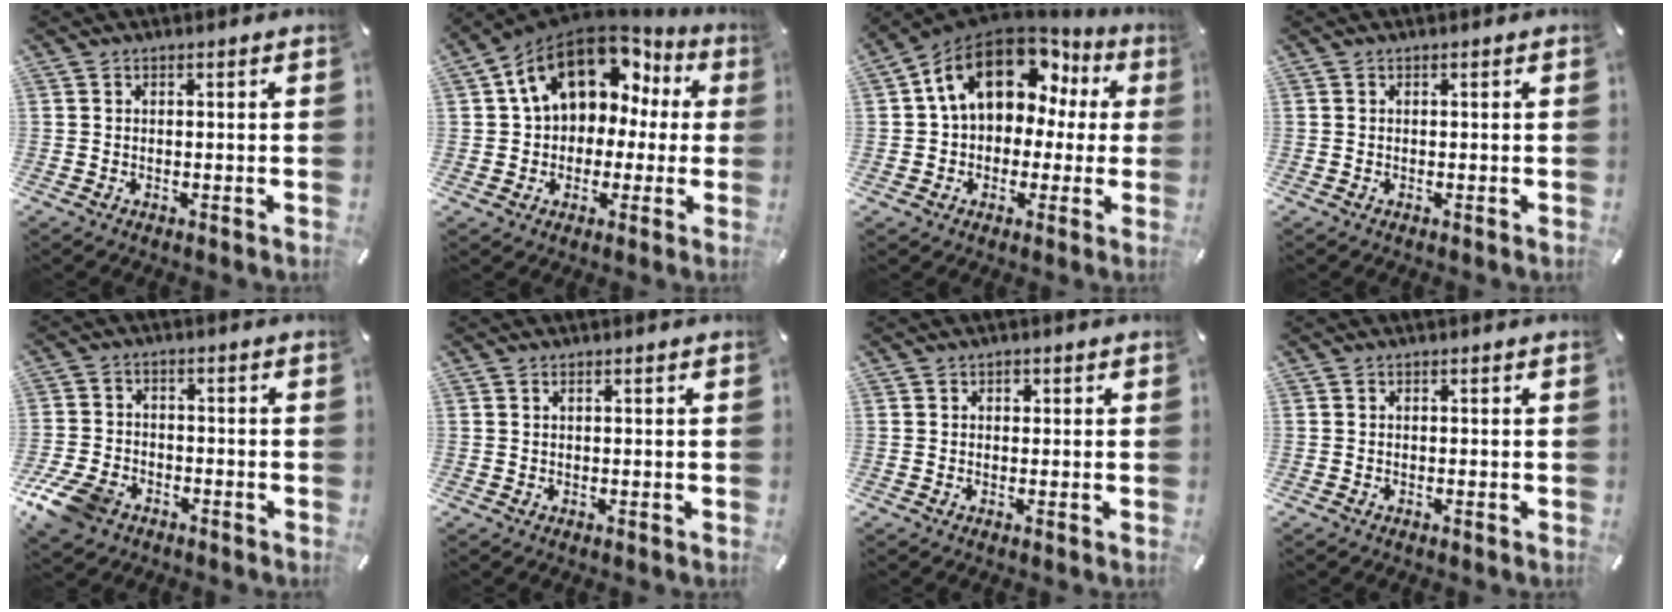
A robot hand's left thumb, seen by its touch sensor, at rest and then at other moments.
{"total": 16.5, "force": [6.7, 11.8, 9.4], "torque": [-0.156, -0.029, 0.119]}
{"total": 18.1, "force": [6.8, 12.7, 11.1], "torque": [-0.188, -0.029, 0.119]}
{"total": 0.0}
{"total": 8.7, "force": [-5.2, 5.6, 4.2], "torque": [-0.101, 0.022, -0.100]}
{"total": 0.7, "force": [0.2, 0.2, 0.6], "torque": [-0.011, 0.000, 0.004]}
{"total": 1.1, "force": [0.3, 1.0, 0.4], "torque": [-0.001, 0.002, 0.002]}
{"total": 0.0}